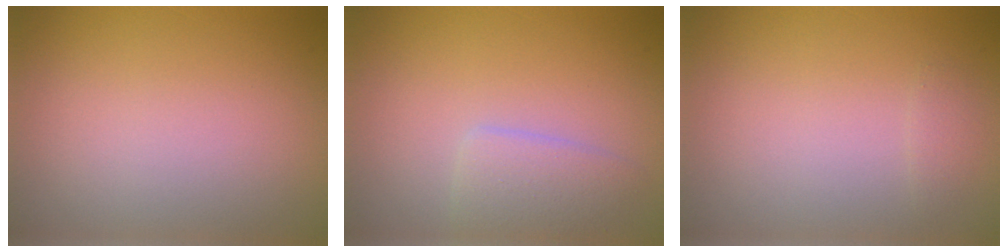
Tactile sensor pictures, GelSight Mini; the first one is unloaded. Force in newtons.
{"total": 2.4, "press": 2.4, "slide": 0.1}
{"total": 0.6, "press": 0.6, "slide": 0.0}